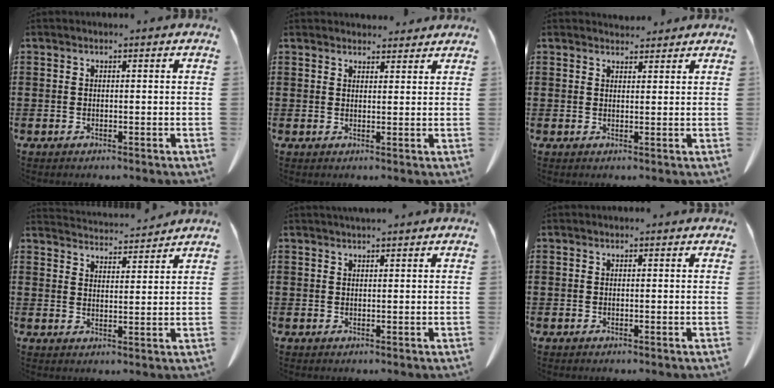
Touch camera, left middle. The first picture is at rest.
{"total": 2.5, "force": [2.3, 0.7, 0.1], "torque": [0.000, -0.006, 0.043]}
{"total": 2.3, "force": [2.2, 0.6, 0.0], "torque": [0.002, -0.005, 0.040]}
{"total": 4.3, "force": [4.3, 0.1, 0.5], "torque": [-0.022, -0.026, 0.076]}
{"total": 1.0, "force": [0.9, 0.1, 0.4], "torque": [-0.009, -0.001, 0.017]}
{"total": 0.0}